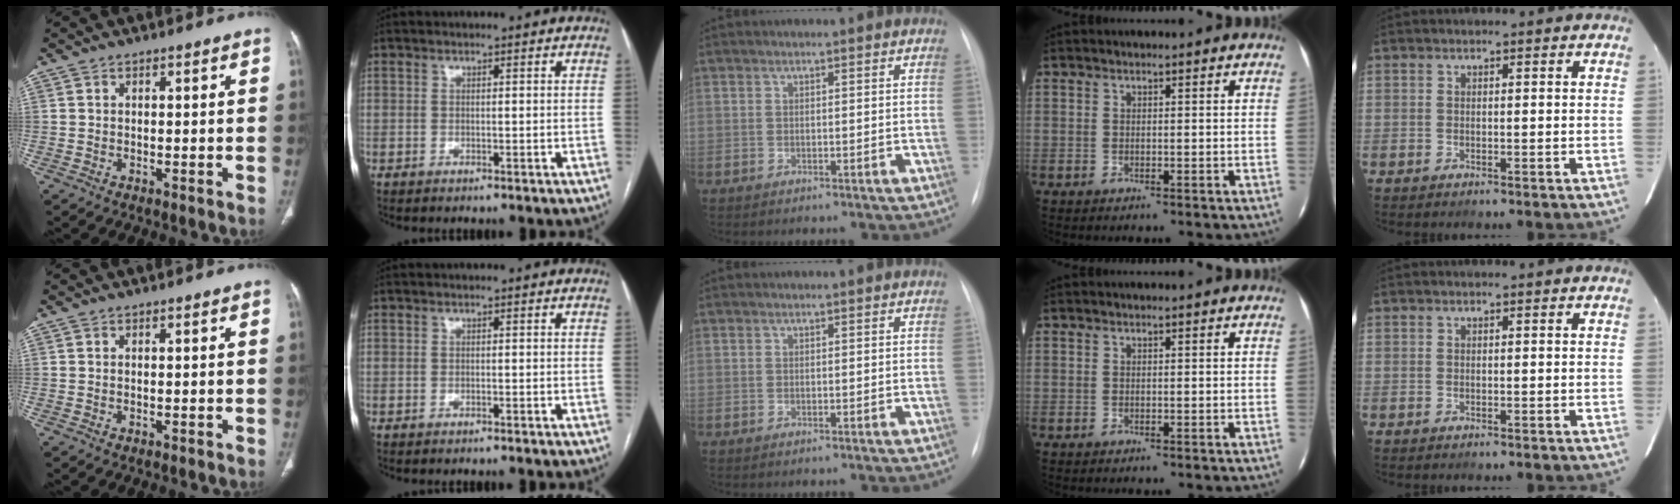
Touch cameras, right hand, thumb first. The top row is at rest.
{}